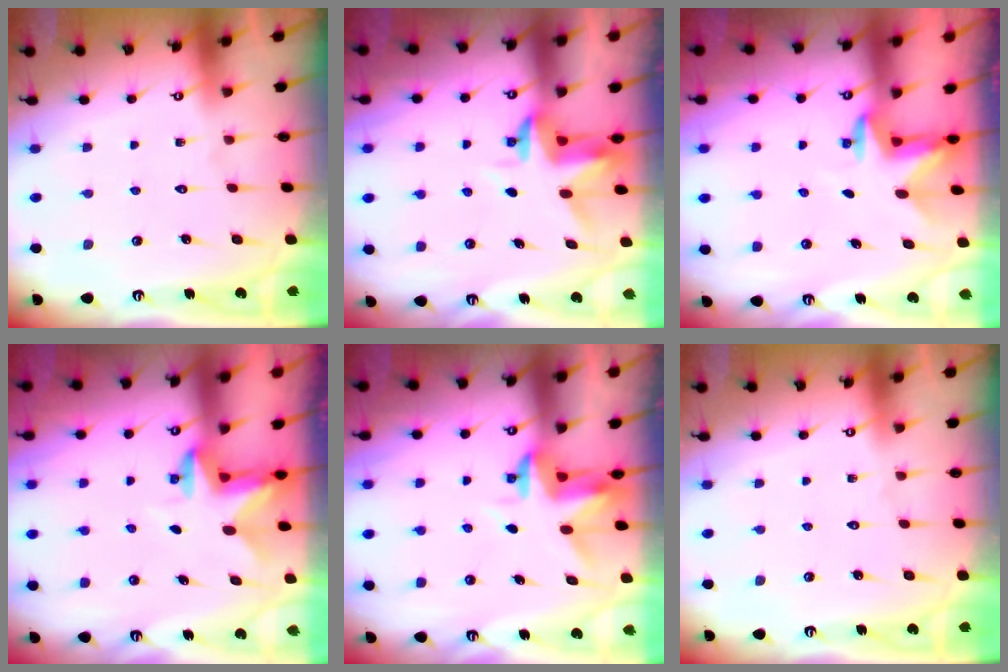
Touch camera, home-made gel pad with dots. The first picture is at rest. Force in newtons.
{"total": 3.3, "press": 3.3, "slide": 0.4}
{"total": 3.0, "press": 2.9, "slide": 0.7}
{"total": 2.8, "press": 2.8, "slide": 0.6}
{"total": 3.4, "press": 3.4, "slide": 0.4}
{"total": 0.0}